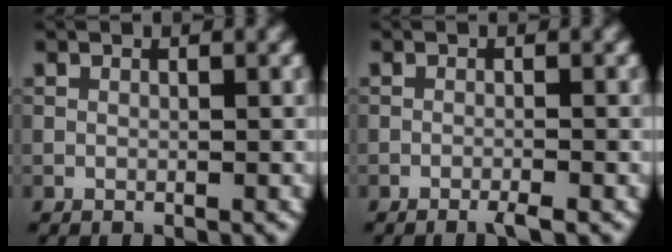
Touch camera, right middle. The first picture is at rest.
{"total": 1.4, "force": [-1.0, 0.1, 1.1], "torque": [-0.014, 0.000, -0.019]}